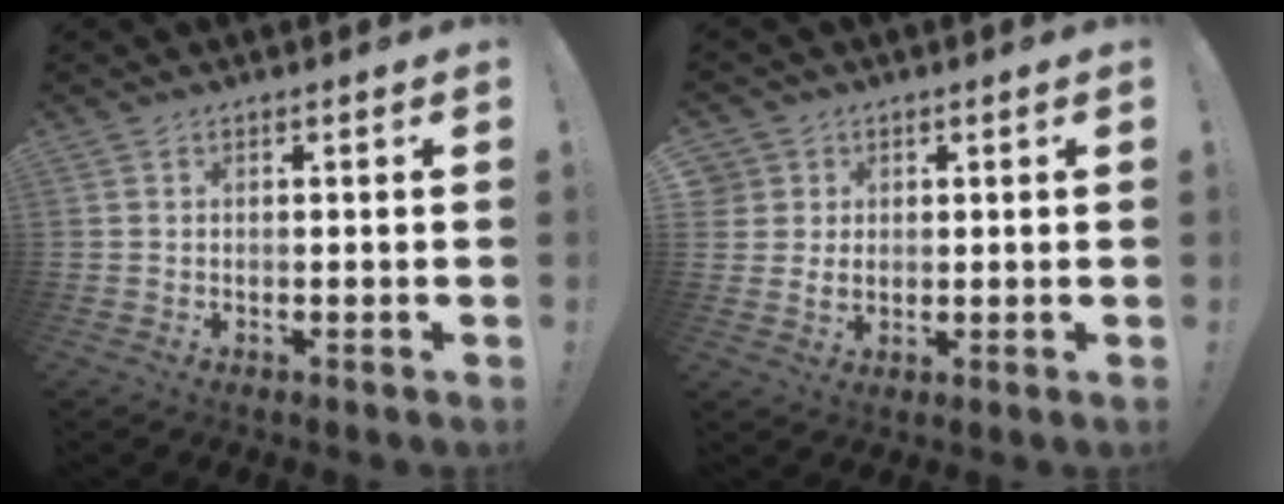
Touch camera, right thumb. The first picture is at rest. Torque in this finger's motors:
{"motor_torque": [0.89, 0.89, 0.16, 0.14, 0.08]}